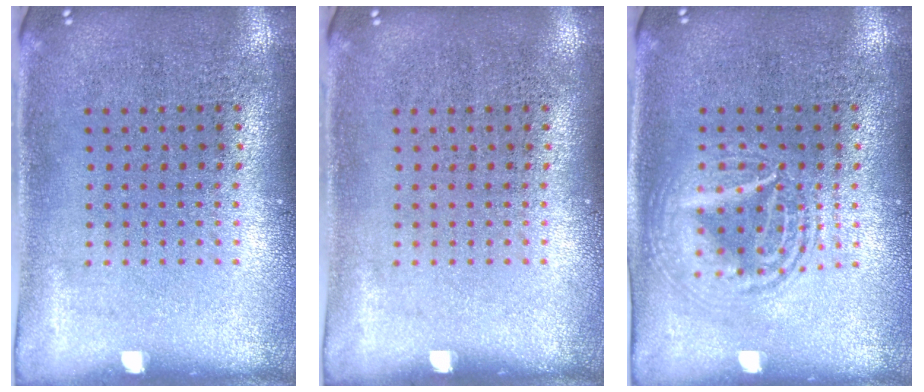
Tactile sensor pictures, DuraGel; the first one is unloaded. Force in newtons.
{"total": 0.0}
{"total": 2.9, "press": 2.9, "slide": 0.3}